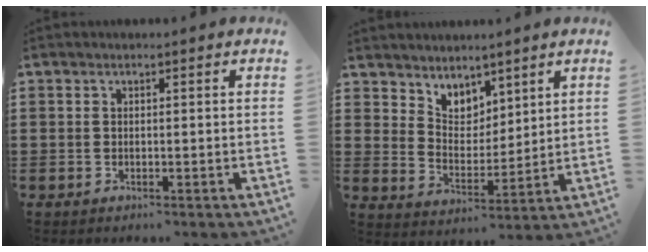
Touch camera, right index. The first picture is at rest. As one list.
[{"total": 4.9, "force": [4.1, 2.6, 0.1], "torque": [-0.025, -0.015, 0.076]}]